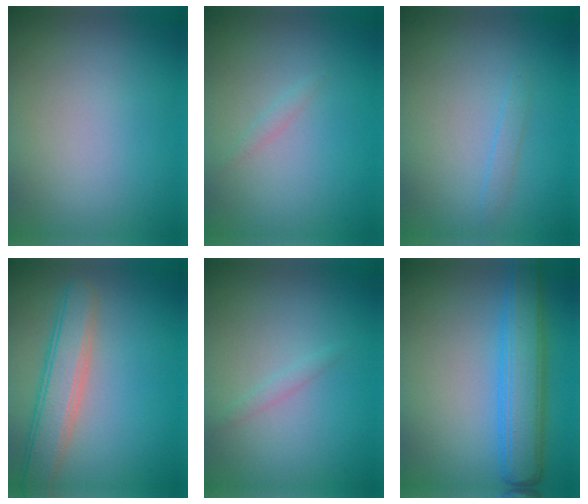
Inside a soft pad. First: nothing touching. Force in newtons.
{"total": 0.6, "press": 0.6, "slide": 0.1}
{"total": 0.8, "press": 0.8, "slide": 0.1}
{"total": 4.7, "press": 4.7, "slide": 0.4}
{"total": 0.8, "press": 0.8, "slide": 0.1}
{"total": 5.8, "press": 5.8, "slide": 0.1}